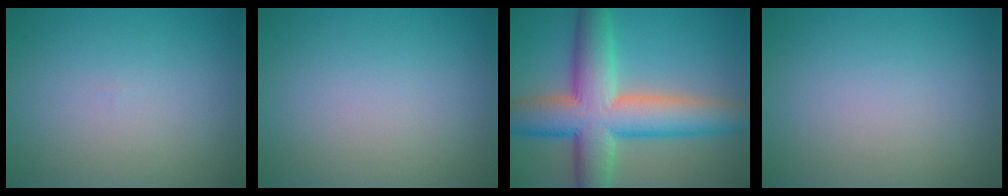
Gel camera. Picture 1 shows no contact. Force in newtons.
{"total": 0.0}
{"total": 11.1, "press": 11.1, "slide": 0.4}
{"total": 0.0}